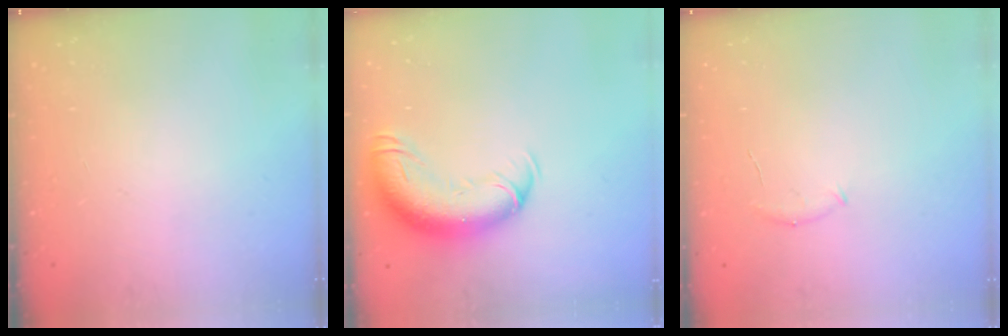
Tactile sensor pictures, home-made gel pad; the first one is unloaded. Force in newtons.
{"total": 15.2, "press": 14.8, "slide": 3.6}
{"total": 5.5, "press": 5.4, "slide": 1.3}